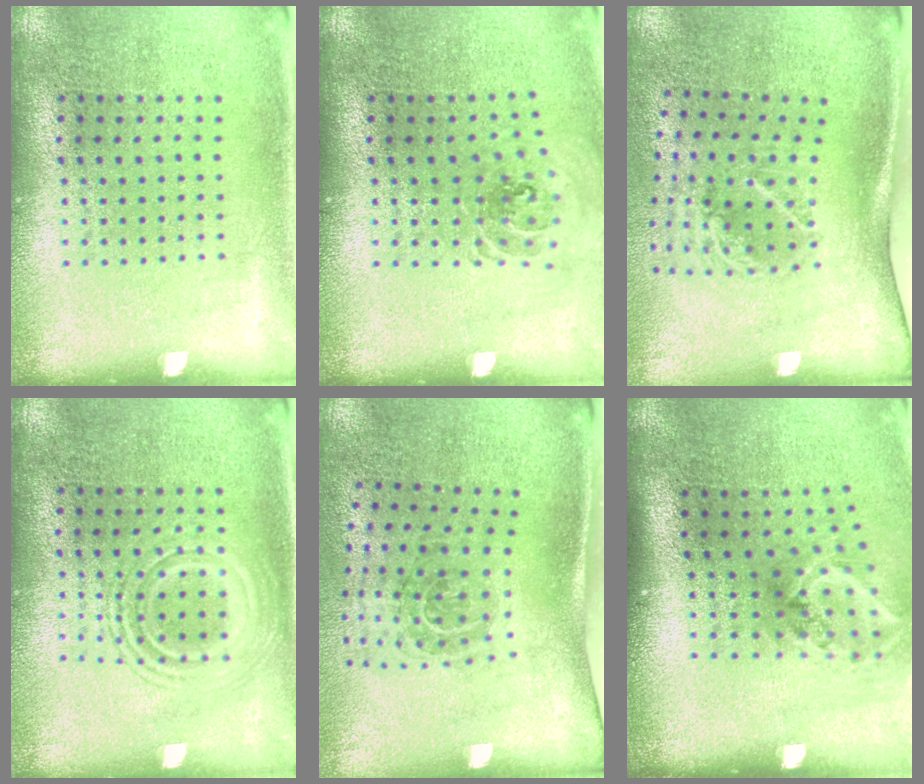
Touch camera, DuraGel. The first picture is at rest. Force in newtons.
{"total": 0.8, "press": 0.8, "slide": 0.1}
{"total": 2.0, "press": 1.2, "slide": 1.6}
{"total": 2.8, "press": 2.7, "slide": 0.5}
{"total": 1.8, "press": 1.2, "slide": 1.4}
{"total": 2.0, "press": 1.3, "slide": 1.5}